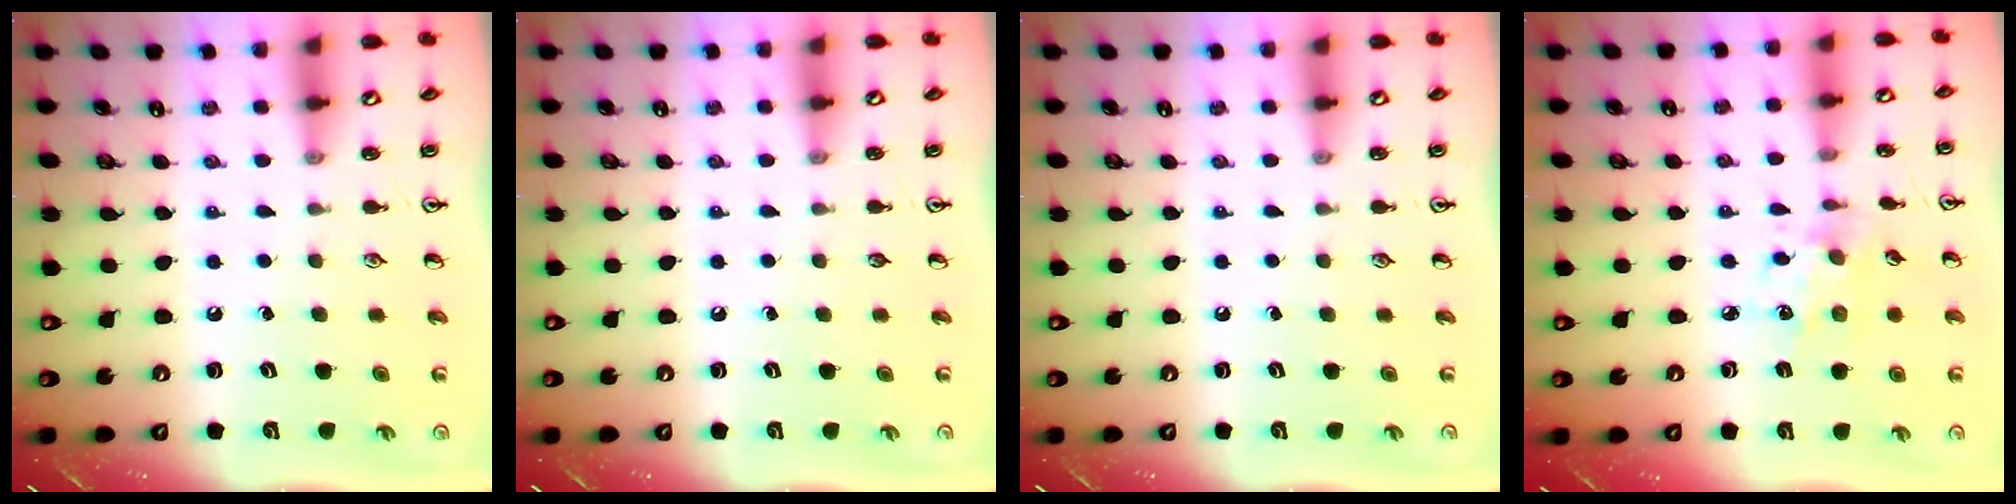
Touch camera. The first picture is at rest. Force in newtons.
{"total": 0.0}
{"total": 0.0}
{"total": 4.0, "press": 3.8, "slide": 1.2}